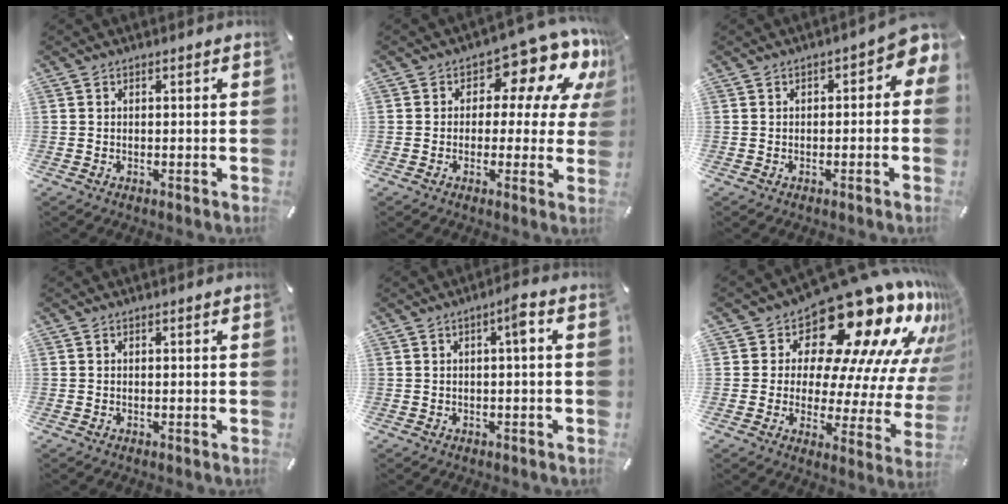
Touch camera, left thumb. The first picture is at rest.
{"total": 12.5, "force": [6.8, 6.9, 7.9], "torque": [-0.110, -0.051, 0.118]}
{"total": 3.9, "force": [-0.2, 2.3, 3.1], "torque": [-0.044, 0.007, -0.009]}
{"total": 0.0}
{"total": 3.4, "force": [0.2, 0.4, 3.4], "torque": [-0.066, 0.007, 0.000]}
{"total": 22.0, "force": [16.6, 8.8, 11.4], "torque": [-0.143, -0.152, 0.272]}